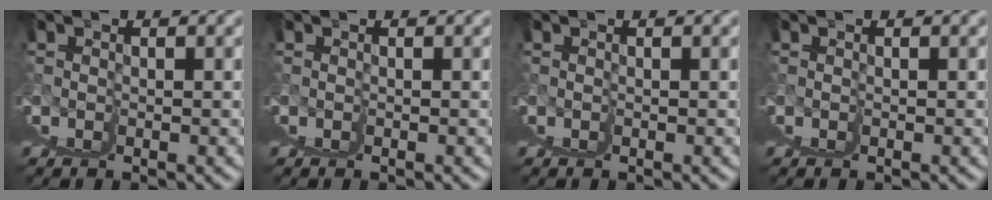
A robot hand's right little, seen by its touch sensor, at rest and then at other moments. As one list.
[{"total": 0.0}, {"total": 0.0}, {"total": 0.0}]